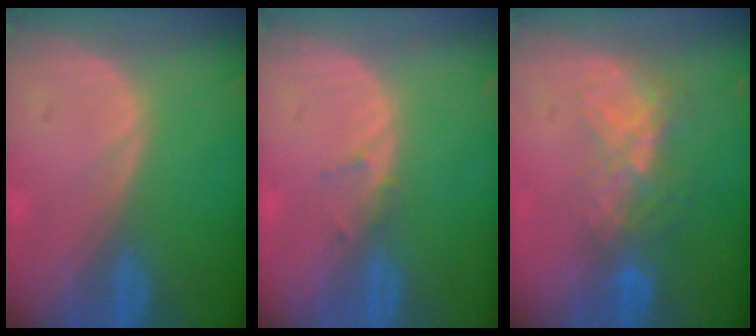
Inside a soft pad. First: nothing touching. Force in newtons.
{"total": 1.1, "press": 0.8, "slide": 0.7}
{"total": 6.4, "press": 5.6, "slide": 3.1}